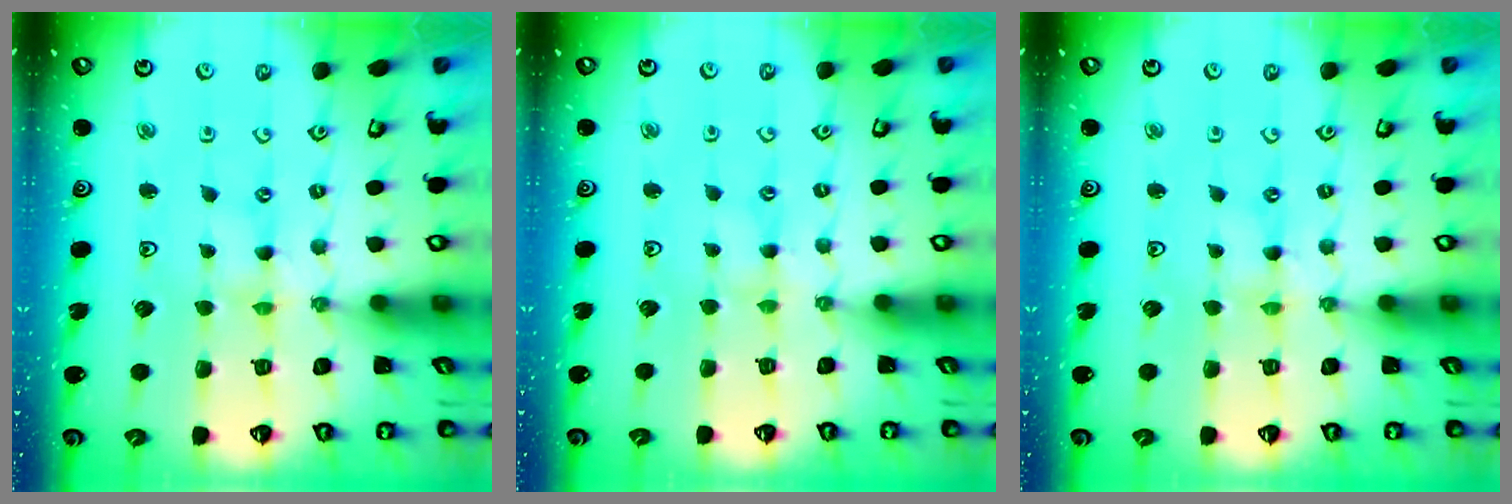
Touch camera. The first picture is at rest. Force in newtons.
{"total": 2.5, "press": 2.5, "slide": 0.4}
{"total": 0.0}